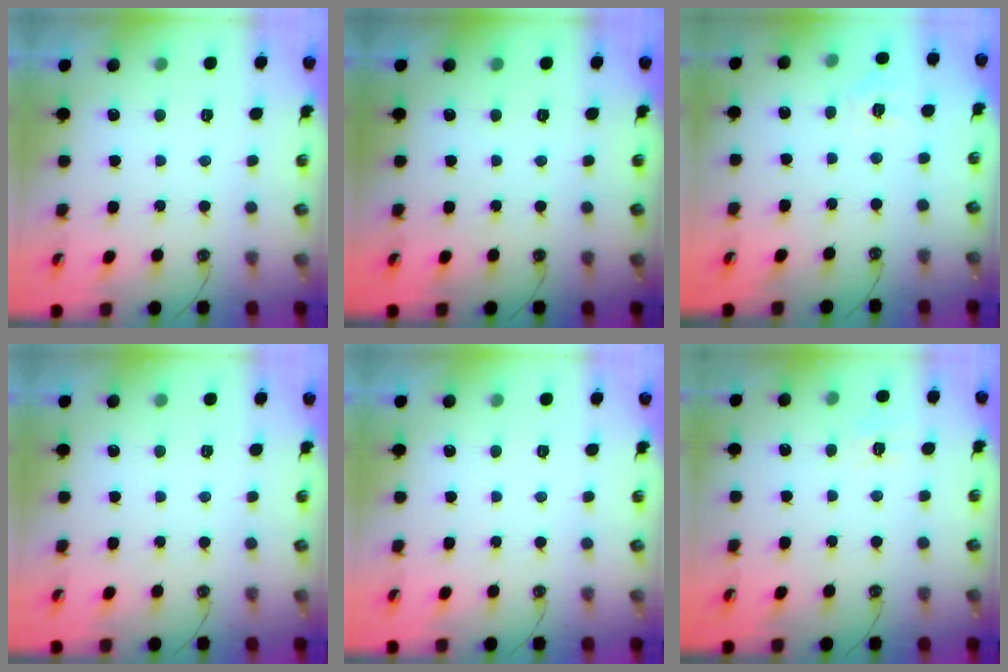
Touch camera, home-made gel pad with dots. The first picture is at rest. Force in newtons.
{"total": 0.0}
{"total": 5.3, "press": 5.2, "slide": 0.5}
{"total": 0.0}
{"total": 0.0}
{"total": 5.0, "press": 4.9, "slide": 0.6}